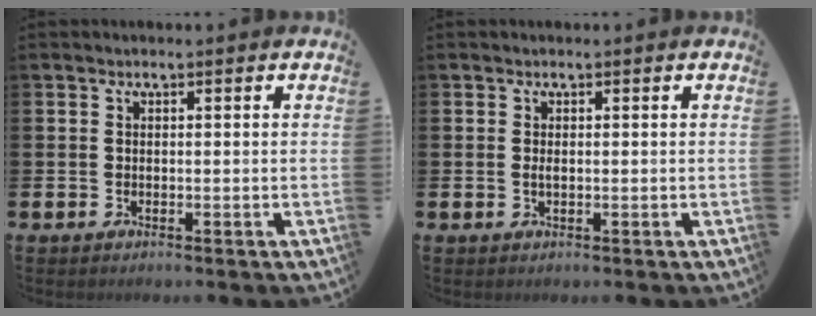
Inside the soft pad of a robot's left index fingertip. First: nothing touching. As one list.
[{"total": 0.7, "force": [0.0, 0.3, 0.6], "torque": [-0.013, 0.001, 0.000]}]